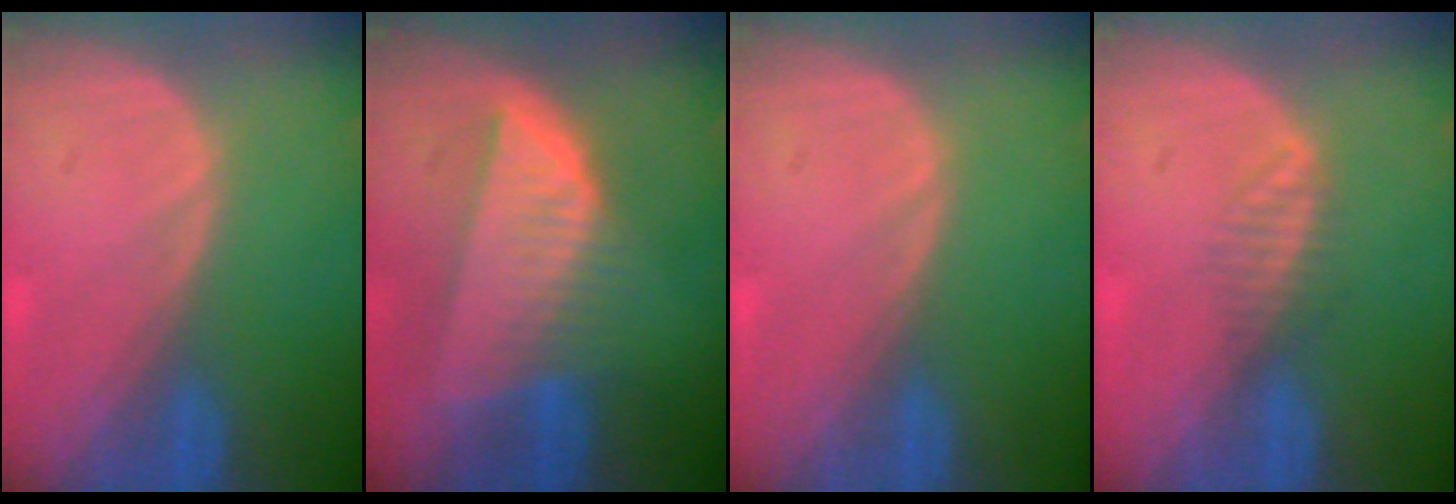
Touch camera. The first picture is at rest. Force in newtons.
{"total": 8.3, "press": 7.3, "slide": 3.9}
{"total": 0.0}
{"total": 2.0, "press": 1.8, "slide": 0.8}